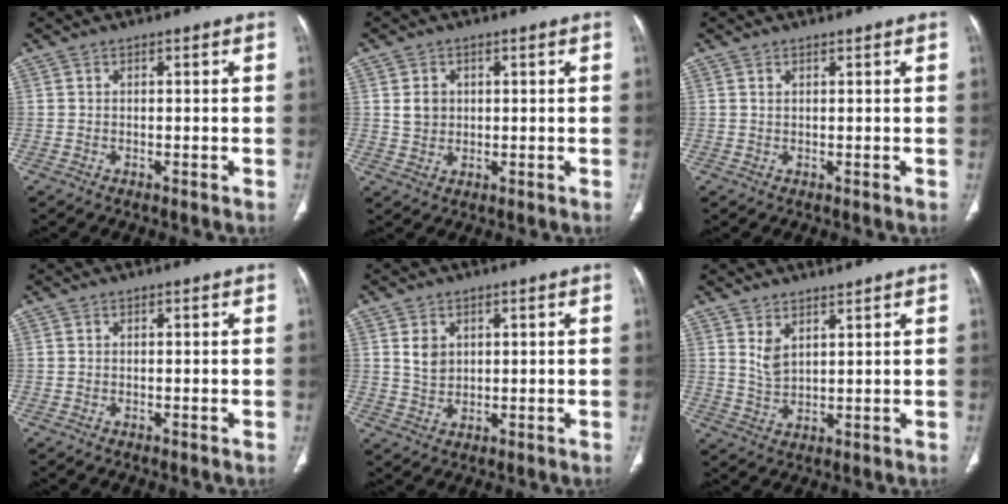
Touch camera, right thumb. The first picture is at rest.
{"total": 3.5, "force": [0.7, 3.0, 1.5], "torque": [-0.010, -0.002, 0.017]}
{"total": 0.5, "force": [0.5, 0.0, 0.2], "torque": [-0.005, -0.003, 0.009]}
{"total": 0.0}
{"total": 3.7, "force": [1.3, 2.8, 2.0], "torque": [-0.022, -0.011, 0.031]}
{"total": 4.1, "force": [2.8, 1.6, 2.5], "torque": [-0.042, -0.029, 0.061]}